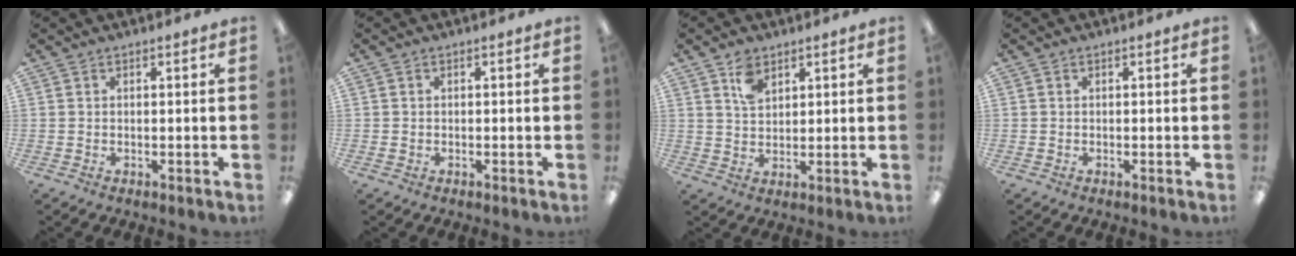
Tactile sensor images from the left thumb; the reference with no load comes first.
{"total": 0.8, "force": [-0.2, 0.7, 0.2], "torque": [-0.005, 0.003, -0.005]}
{"total": 5.5, "force": [3.3, 3.5, 2.7], "torque": [-0.047, -0.004, 0.059]}
{"total": 0.0}